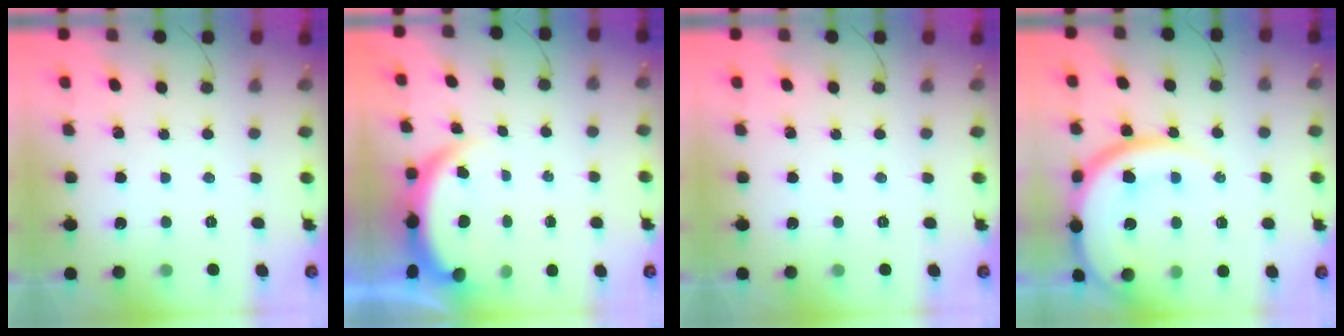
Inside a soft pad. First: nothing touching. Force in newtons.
{"total": 3.9, "press": 3.9, "slide": 0.2}
{"total": 0.0}
{"total": 18.4, "press": 18.2, "slide": 2.9}